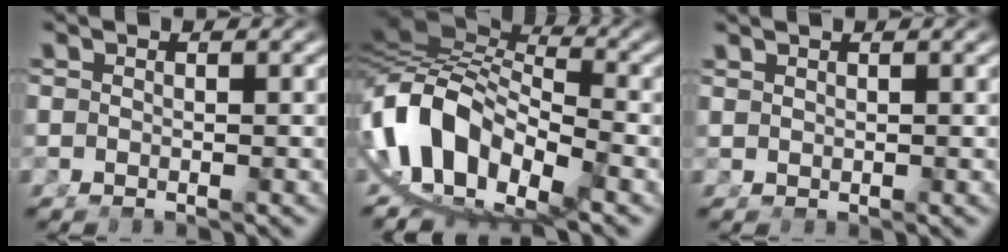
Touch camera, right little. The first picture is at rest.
{"total": 16.6, "force": [-1.2, 12.5, 10.9], "torque": [-0.239, -0.043, -0.014]}
{"total": 1.2, "force": [0.9, -0.8, 0.1], "torque": [0.008, 0.001, 0.024]}